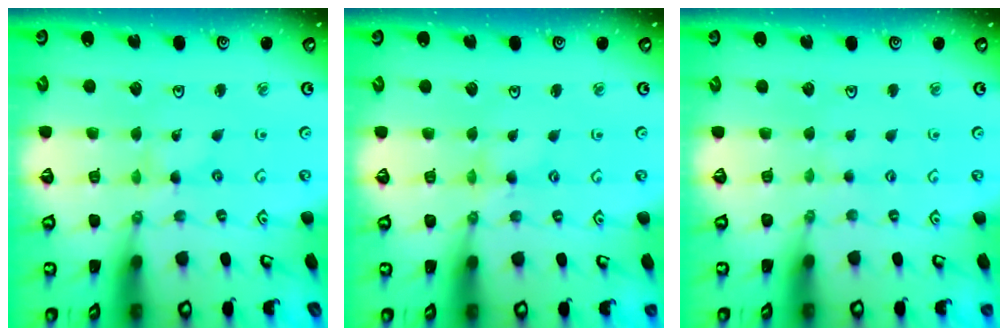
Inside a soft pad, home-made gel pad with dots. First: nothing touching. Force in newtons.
{"total": 1.2, "press": 1.2, "slide": 0.2}
{"total": 1.4, "press": 1.4, "slide": 0.2}